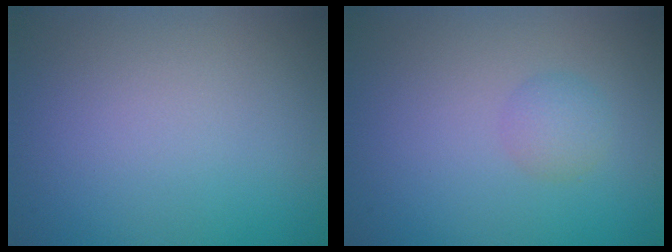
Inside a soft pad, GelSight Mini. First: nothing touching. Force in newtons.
{"total": 1.6, "press": 1.6, "slide": 0.1}